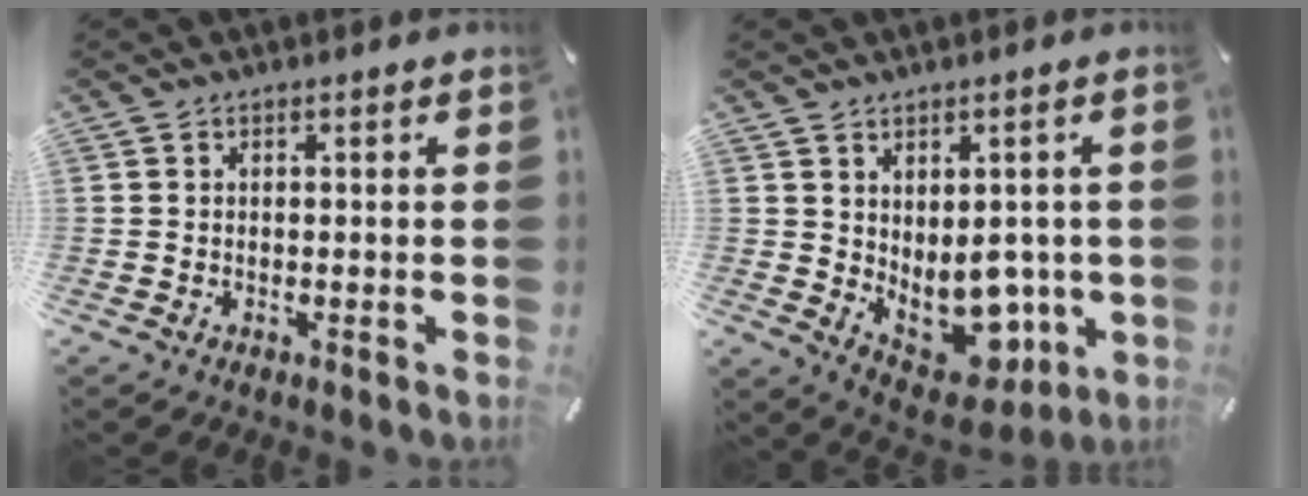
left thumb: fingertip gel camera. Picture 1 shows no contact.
{"total": 9.7, "force": [-0.4, 7.7, 5.9], "torque": [-0.055, -0.029, 0.009]}